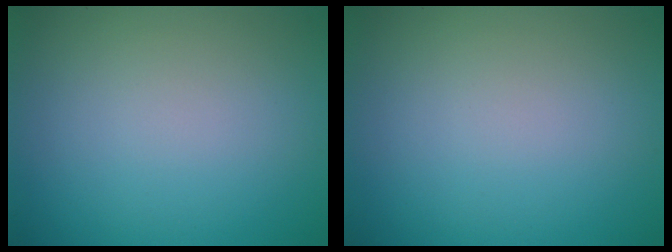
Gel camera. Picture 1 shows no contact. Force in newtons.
{"total": 0.0}